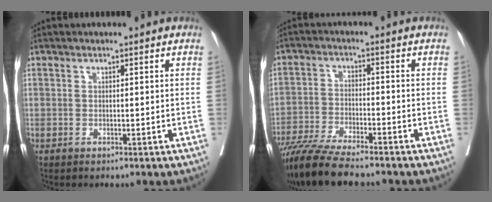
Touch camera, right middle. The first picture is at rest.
{"total": 11.7, "force": [-9.9, 1.1, 6.0], "torque": [-0.103, -0.032, -0.166]}